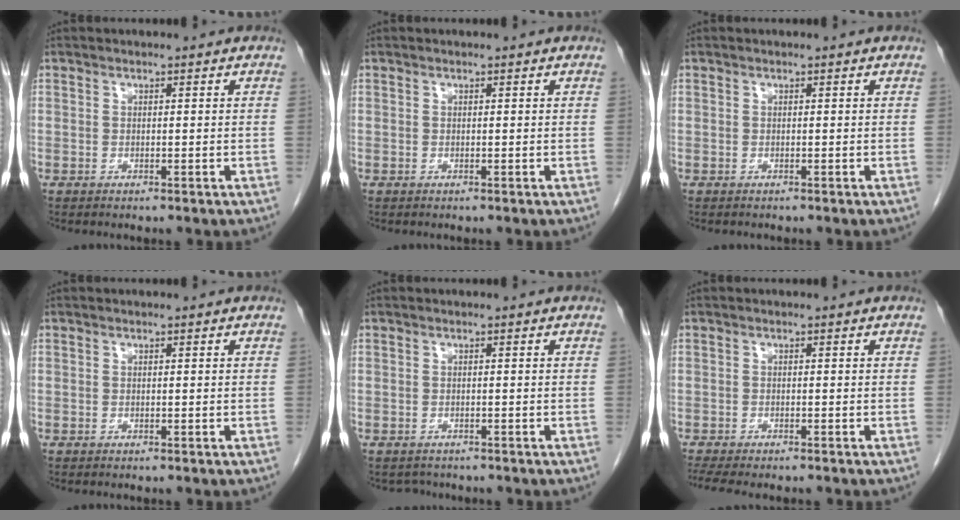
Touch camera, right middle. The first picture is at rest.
{"total": 0.0}
{"total": 0.0}
{"total": 0.0}
{"total": 1.6, "force": [-1.4, 0.7, -0.1], "torque": [-0.005, -0.004, -0.022]}
{"total": 7.0, "force": [-6.0, 1.4, 3.4], "torque": [-0.053, -0.007, -0.090]}